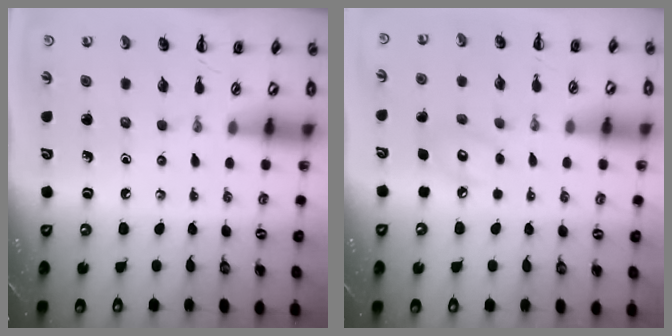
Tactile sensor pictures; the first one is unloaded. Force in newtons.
{"total": 6.7, "press": 6.6, "slide": 1.1}